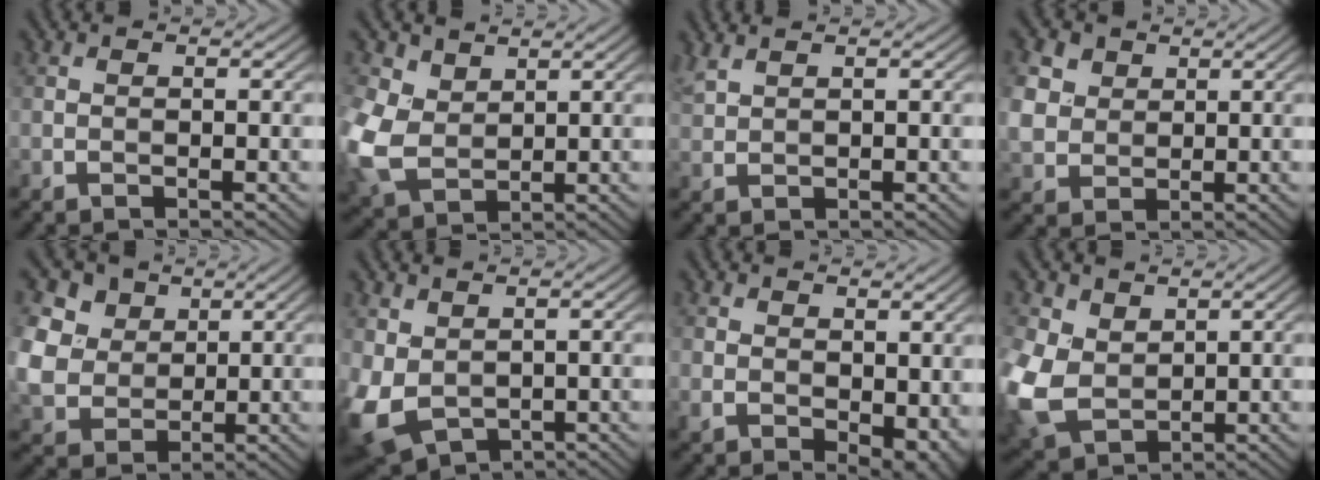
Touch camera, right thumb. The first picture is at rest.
{"total": 8.5, "force": [2.6, 6.2, 5.1], "torque": [-0.171, -0.001, 0.057]}
{"total": 1.9, "force": [1.7, 0.3, 0.9], "torque": [-0.028, 0.010, 0.045]}
{"total": 5.4, "force": [2.2, 4.4, 2.3], "torque": [-0.091, 0.008, 0.038]}
{"total": 8.1, "force": [3.3, 6.4, 3.6], "torque": [-0.126, 0.005, 0.053]}
{"total": 7.4, "force": [0.9, 5.4, 5.0], "torque": [-0.164, -0.016, 0.024]}
{"total": 6.6, "force": [0.9, 4.6, 4.8], "torque": [-0.089, -0.028, 0.037]}
{"total": 9.4, "force": [2.2, 7.0, 6.0], "torque": [-0.193, -0.006, 0.047]}